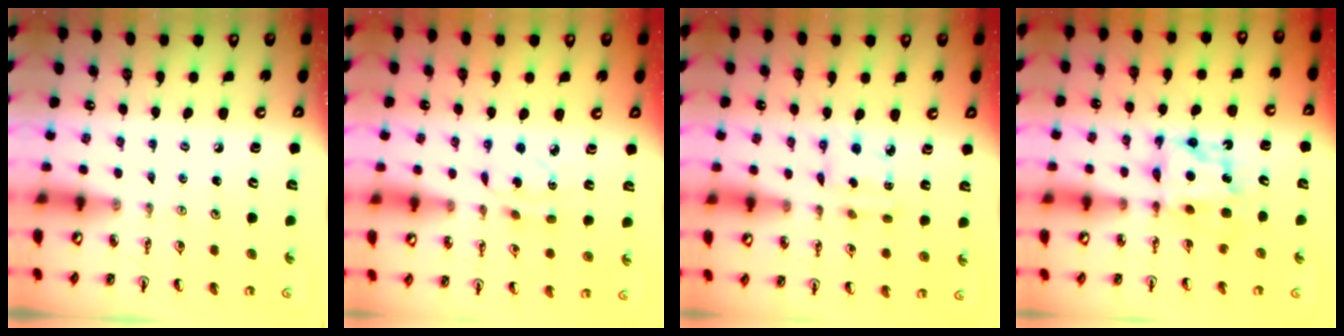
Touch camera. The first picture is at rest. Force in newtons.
{"total": 5.0, "press": 5.0, "slide": 0.3}
{"total": 2.9, "press": 2.9, "slide": 0.1}
{"total": 6.1, "press": 6.1, "slide": 0.6}